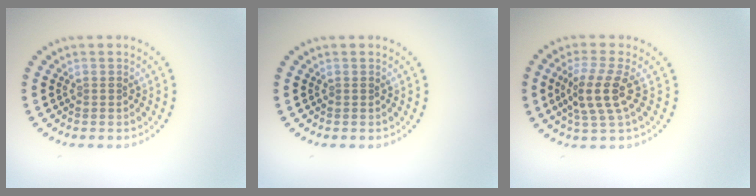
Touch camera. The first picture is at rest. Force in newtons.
{"total": 0.0}
{"total": 3.7, "press": 3.1, "slide": 1.9}